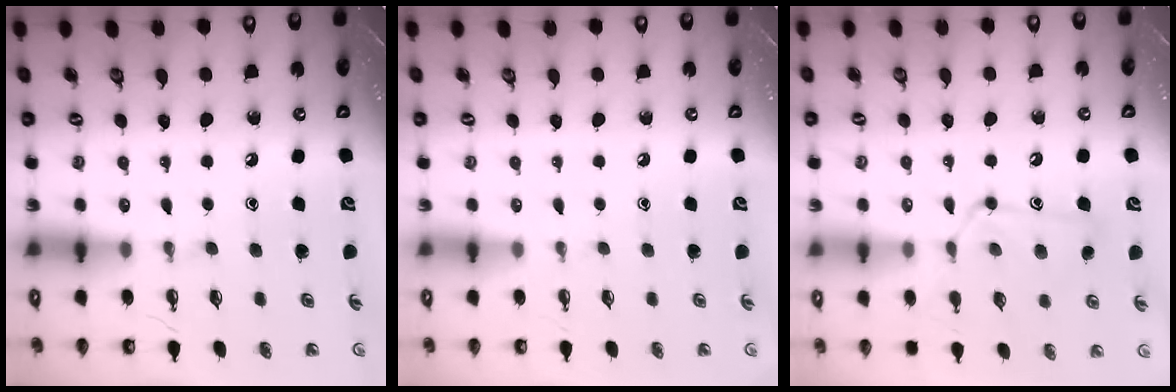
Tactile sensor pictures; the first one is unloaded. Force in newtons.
{"total": 0.0}
{"total": 13.3, "press": 13.3, "slide": 1.0}